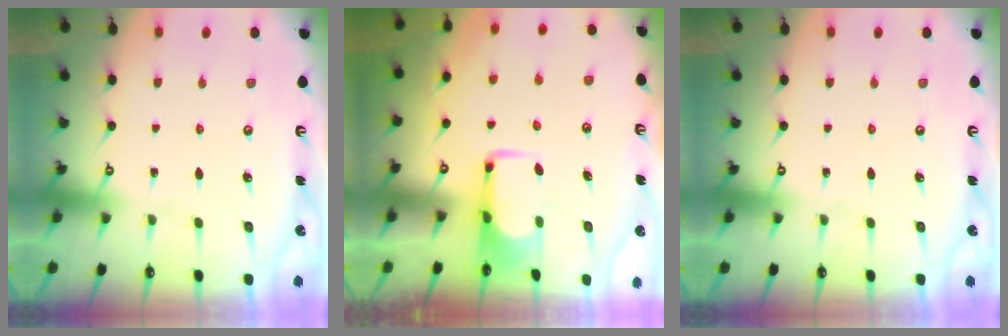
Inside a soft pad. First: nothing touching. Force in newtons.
{"total": 2.1, "press": 2.1, "slide": 0.4}
{"total": 0.0}